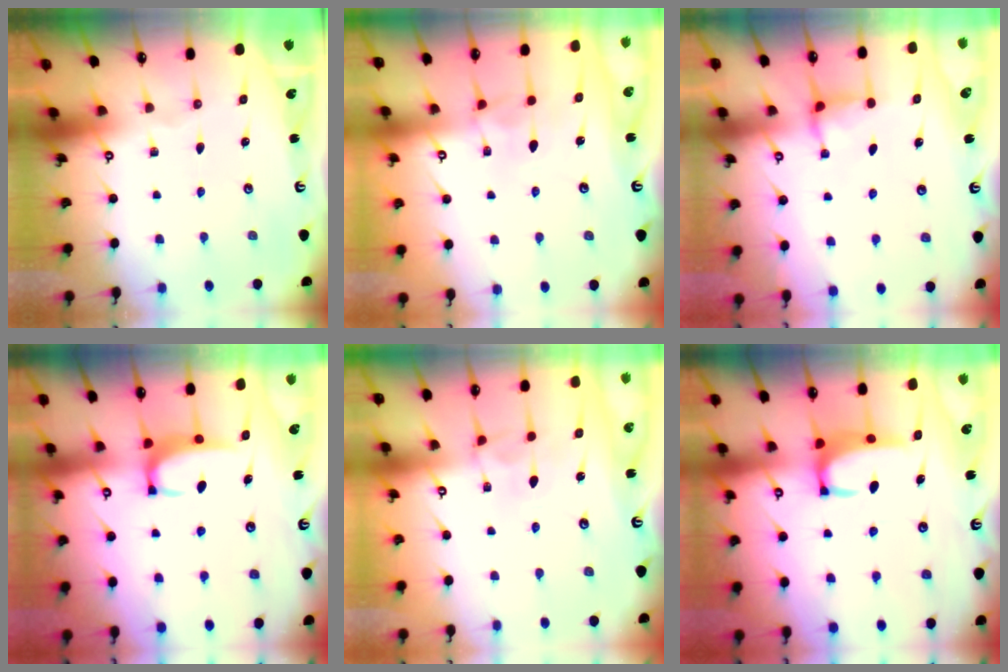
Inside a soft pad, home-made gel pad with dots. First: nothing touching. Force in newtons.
{"total": 2.5, "press": 2.4, "slide": 0.6}
{"total": 2.4, "press": 2.3, "slide": 0.5}
{"total": 2.6, "press": 2.6, "slide": 0.4}
{"total": 3.6, "press": 3.6, "slide": 0.3}
{"total": 3.0, "press": 2.9, "slide": 0.8}